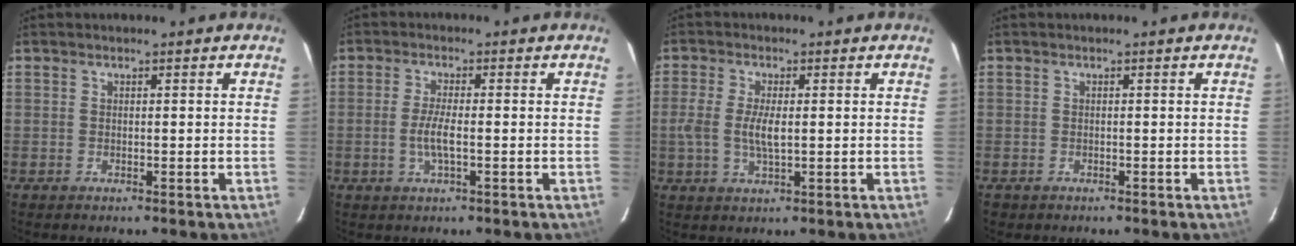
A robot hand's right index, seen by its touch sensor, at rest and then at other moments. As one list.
[{"total": 4.0, "force": [-1.0, 0.8, 3.8], "torque": [-0.075, -0.005, -0.017]}, {"total": 5.3, "force": [-0.3, 1.7, 5.0], "torque": [-0.103, -0.004, -0.008]}, {"total": 1.0, "force": [-0.5, 0.9, 0.0], "torque": [-0.002, 0.004, -0.003]}]